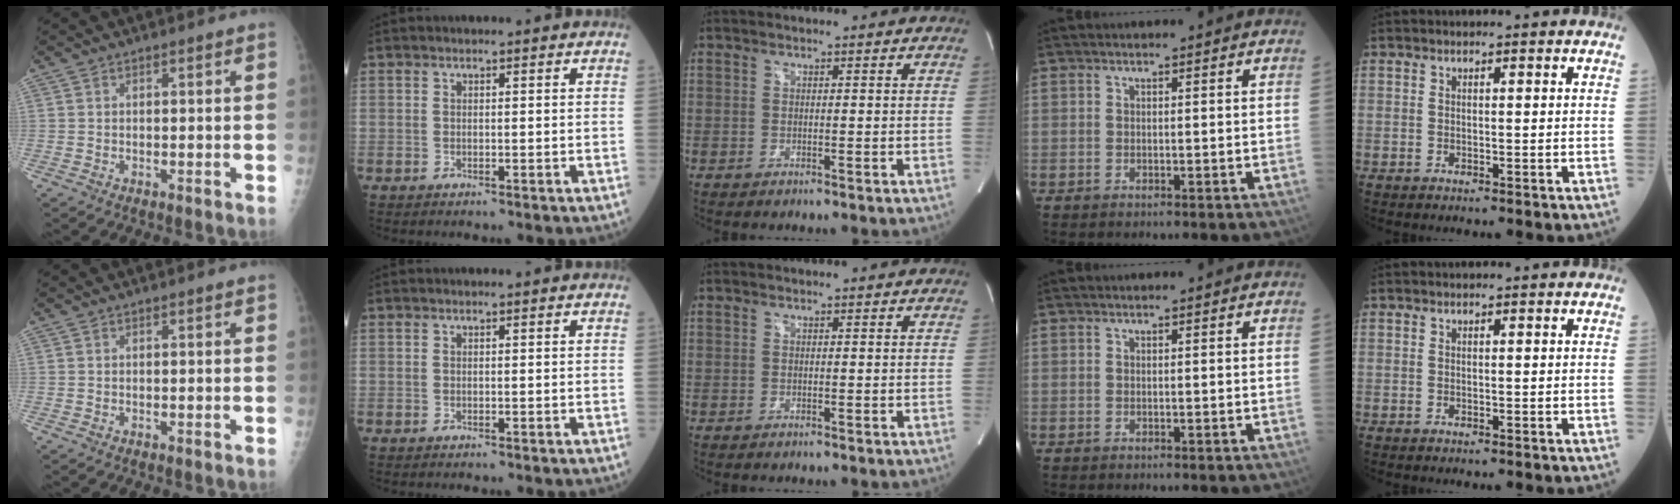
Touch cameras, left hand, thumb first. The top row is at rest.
{}